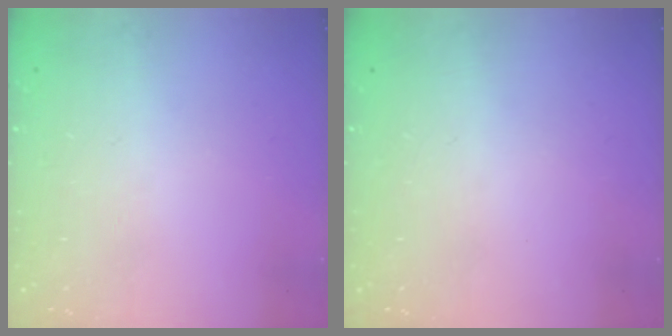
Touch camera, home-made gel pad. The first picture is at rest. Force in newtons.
{"total": 0.0}